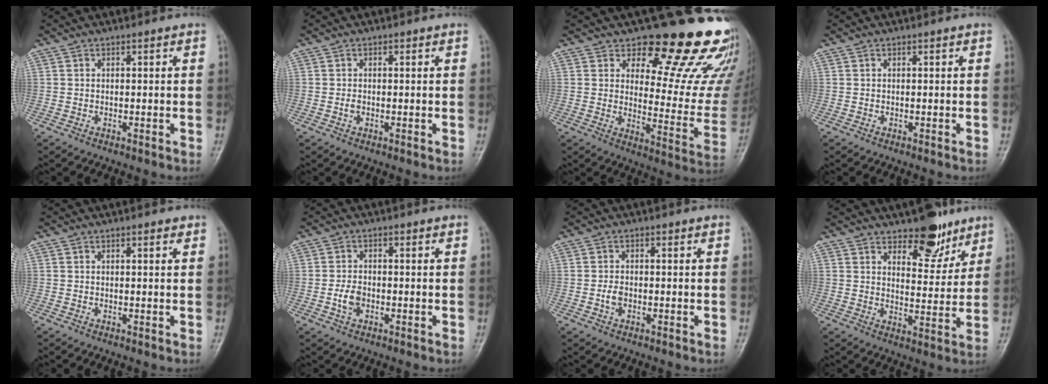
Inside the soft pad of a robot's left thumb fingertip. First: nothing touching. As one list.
[{"total": 0.9, "force": [-0.1, 0.7, 0.6], "torque": [-0.009, 0.000, -0.004]}, {"total": 20.4, "force": [16.3, 7.2, 9.9], "torque": [-0.071, -0.135, 0.200]}, {"total": 0.0}, {"total": 0.9, "force": [0.6, 0.3, 0.7], "torque": [-0.009, -0.002, 0.007]}, {"total": 3.3, "force": [-0.9, 2.2, 2.2], "torque": [-0.038, 0.009, -0.020]}, {"total": 2.0, "force": [-0.5, 1.3, 1.4], "torque": [-0.023, 0.004, -0.012]}, {"total": 7.9, "force": [5.8, 4.7, 2.5], "torque": [0.006, -0.037, 0.078]}]